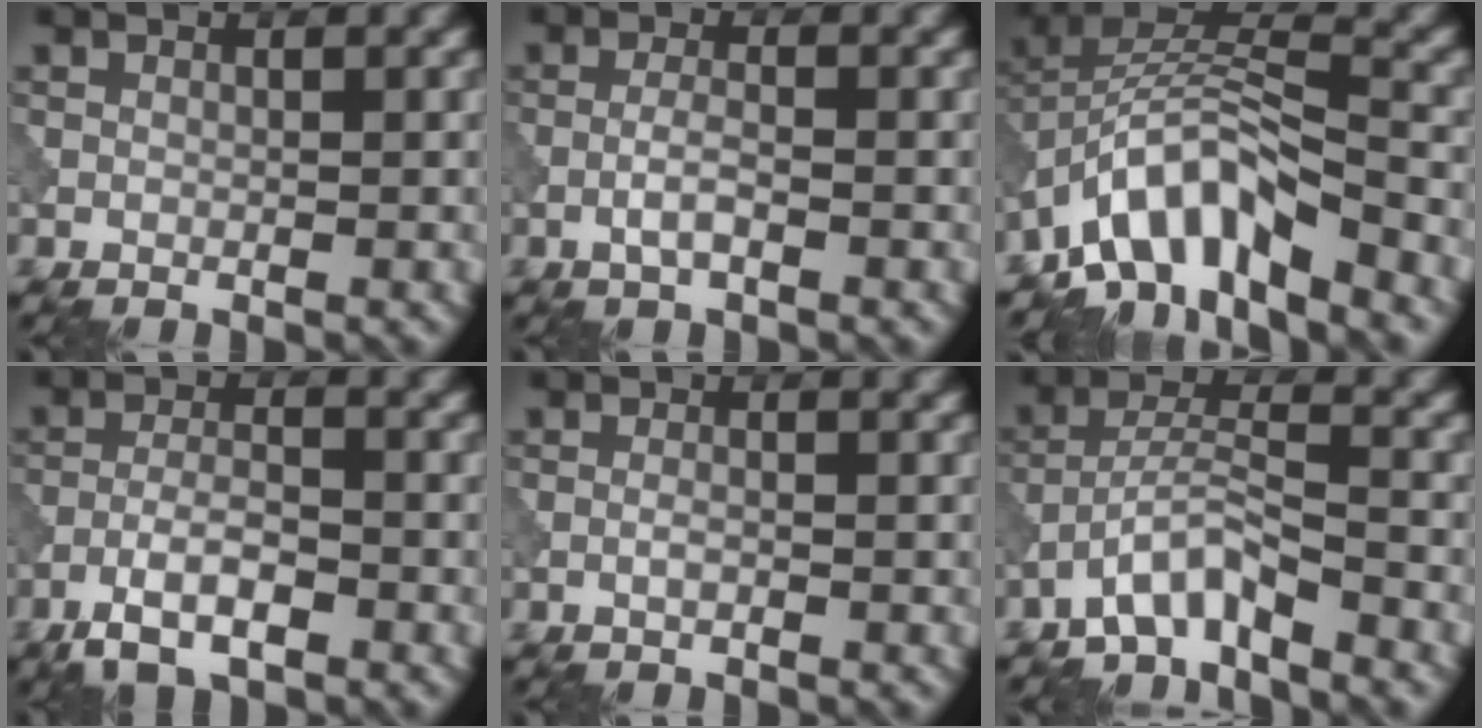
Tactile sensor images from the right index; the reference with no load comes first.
{"total": 1.9, "force": [-0.8, 0.5, 1.7], "torque": [-0.036, 0.003, -0.022]}
{"total": 8.7, "force": [-5.7, 3.1, 5.9], "torque": [-0.095, 0.009, -0.115]}
{"total": 4.6, "force": [-2.8, 1.6, 3.3], "torque": [-0.064, 0.000, -0.057]}
{"total": 0.8, "force": [-0.3, 0.2, 0.7], "torque": [-0.016, -0.001, -0.008]}
{"total": 4.0, "force": [-3.2, 0.8, 2.3], "torque": [-0.045, 0.014, -0.068]}